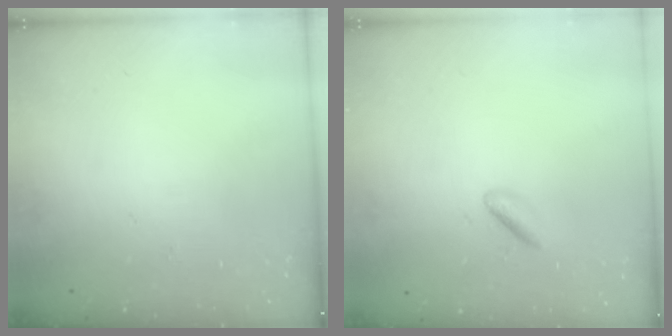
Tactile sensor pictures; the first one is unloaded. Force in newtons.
{"total": 2.1, "press": 1.9, "slide": 1.0}